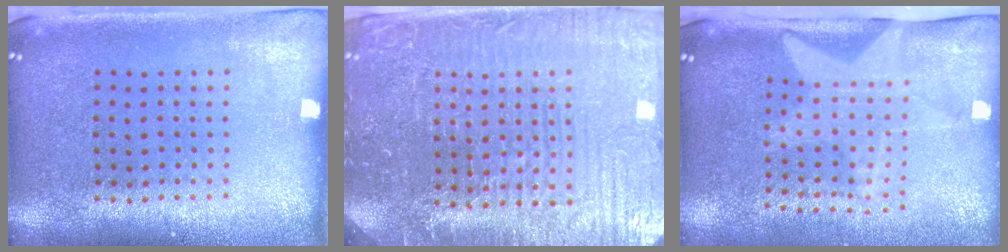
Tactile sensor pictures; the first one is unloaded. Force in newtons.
{"total": 4.7, "press": 4.5, "slide": 1.5}
{"total": 1.7, "press": 1.5, "slide": 0.7}